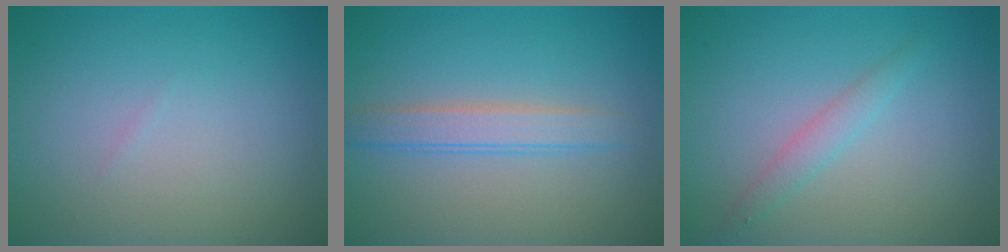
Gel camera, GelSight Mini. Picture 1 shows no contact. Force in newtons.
{"total": 2.5, "press": 2.5, "slide": 0.2}
{"total": 1.6, "press": 1.6, "slide": 0.0}